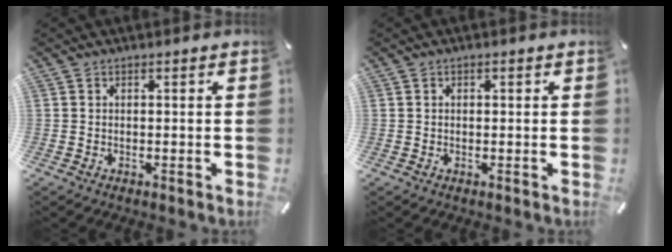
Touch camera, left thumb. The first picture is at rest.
{"total": 0.6, "force": [0.0, 0.4, 0.4], "torque": [-0.008, 0.002, -0.001]}